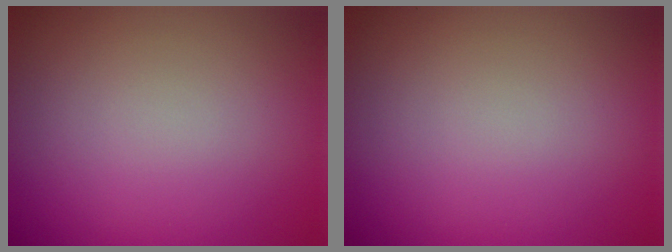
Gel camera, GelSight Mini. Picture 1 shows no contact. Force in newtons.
{"total": 0.0}